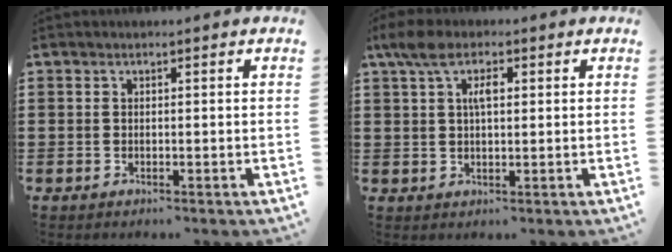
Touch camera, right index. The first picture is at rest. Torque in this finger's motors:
{"motor_torque": [0.91, -0.01, 0.20, 0.09]}